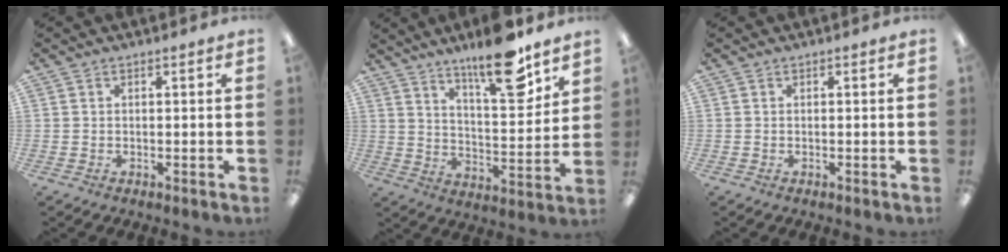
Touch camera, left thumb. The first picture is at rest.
{"total": 16.8, "force": [12.6, 4.5, 10.1], "torque": [-0.149, -0.083, 0.206]}
{"total": 0.0}